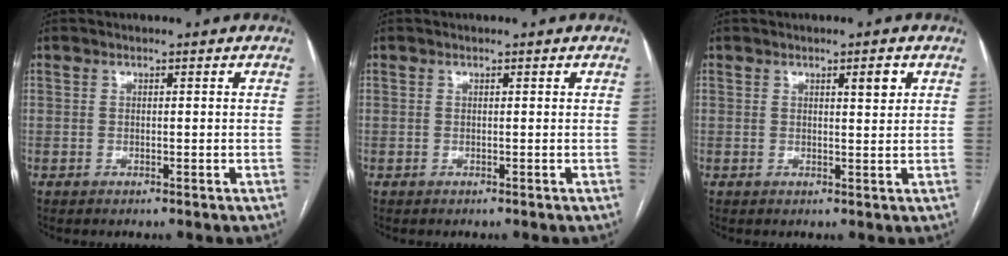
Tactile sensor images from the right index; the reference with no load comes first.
{"total": 0.0}
{"total": 2.4, "force": [1.2, 0.4, 2.1], "torque": [-0.031, -0.003, 0.018]}